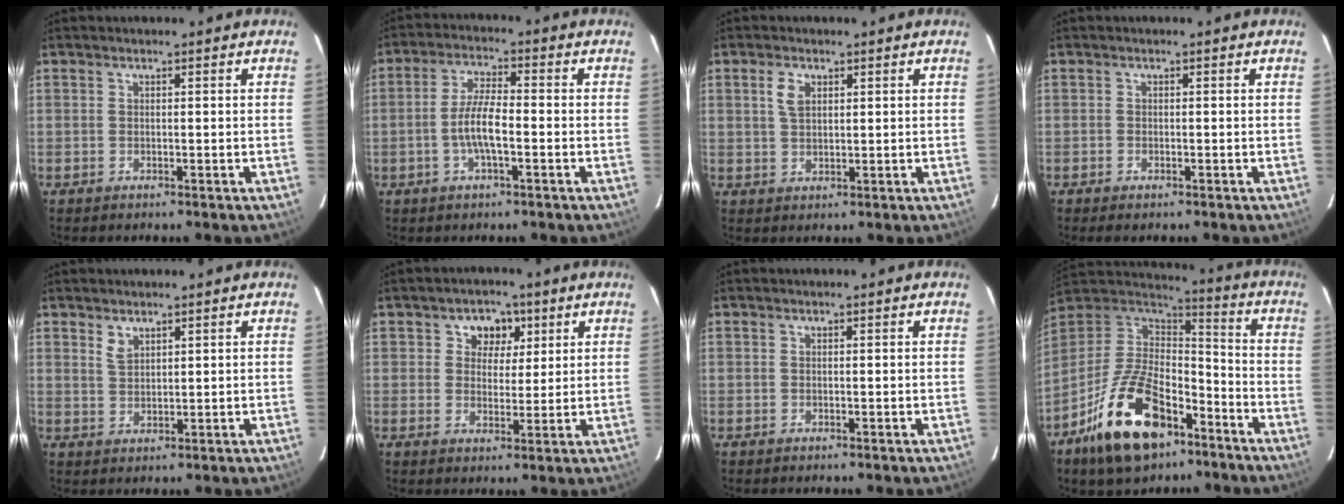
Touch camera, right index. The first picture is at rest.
{"total": 6.5, "force": [-1.9, 1.5, 6.0], "torque": [-0.120, 0.003, -0.037]}
{"total": 3.3, "force": [1.3, 2.0, 2.3], "torque": [-0.044, 0.005, 0.025]}
{"total": 1.0, "force": [-0.8, 0.4, 0.5], "torque": [-0.008, -0.002, -0.016]}
{"total": 2.4, "force": [1.8, 1.2, 1.1], "torque": [-0.018, 0.000, 0.035]}
{"total": 5.3, "force": [2.1, 4.6, 1.7], "torque": [-0.018, 0.006, 0.032]}
{"total": 0.0}
{"total": 22.1, "force": [-12.4, 11.5, 14.2], "torque": [-0.291, 0.001, -0.209]}